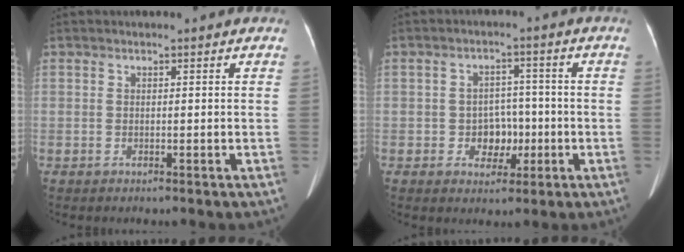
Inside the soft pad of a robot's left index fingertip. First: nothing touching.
{"total": 4.8, "force": [-1.3, 3.7, 2.8], "torque": [-0.047, 0.012, -0.015]}